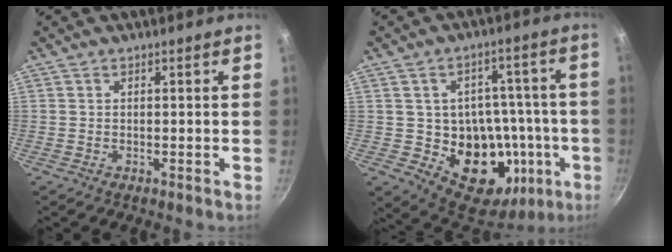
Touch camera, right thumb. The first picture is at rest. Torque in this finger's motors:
{"motor_torque": [-0.23, 1.05, 0.07, 0.03, 0.23]}